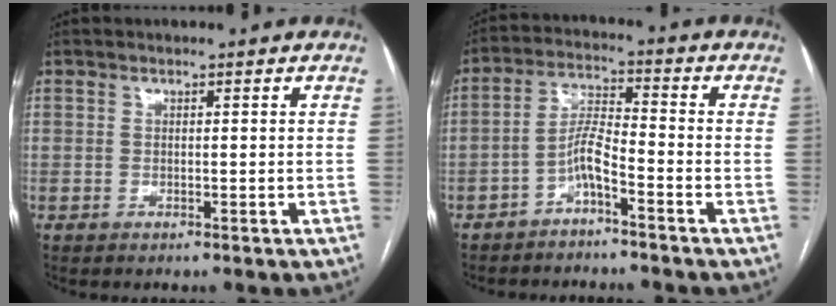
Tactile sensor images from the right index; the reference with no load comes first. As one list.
[{"total": 4.9, "force": [-3.0, 0.8, 3.7], "torque": [-0.074, 0.013, -0.058]}]